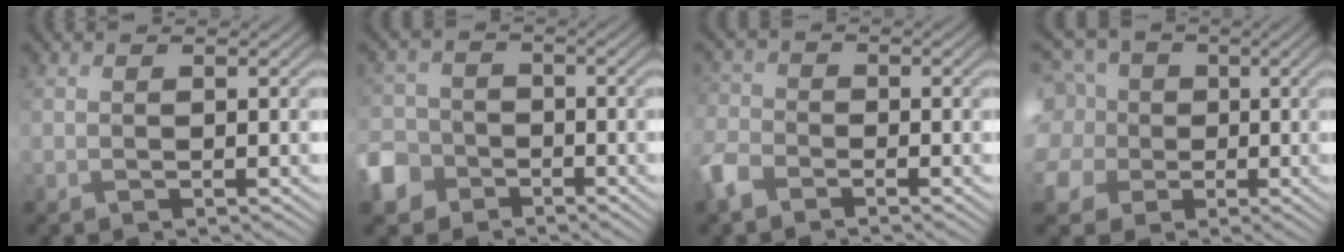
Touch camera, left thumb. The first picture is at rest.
{"total": 6.9, "force": [-3.8, 5.2, 2.4], "torque": [-0.075, -0.009, -0.092]}
{"total": 4.6, "force": [-3.1, 2.8, 2.1], "torque": [-0.061, -0.002, -0.081]}
{"total": 11.4, "force": [-0.2, 10.2, 4.9], "torque": [-0.192, 0.003, -0.025]}